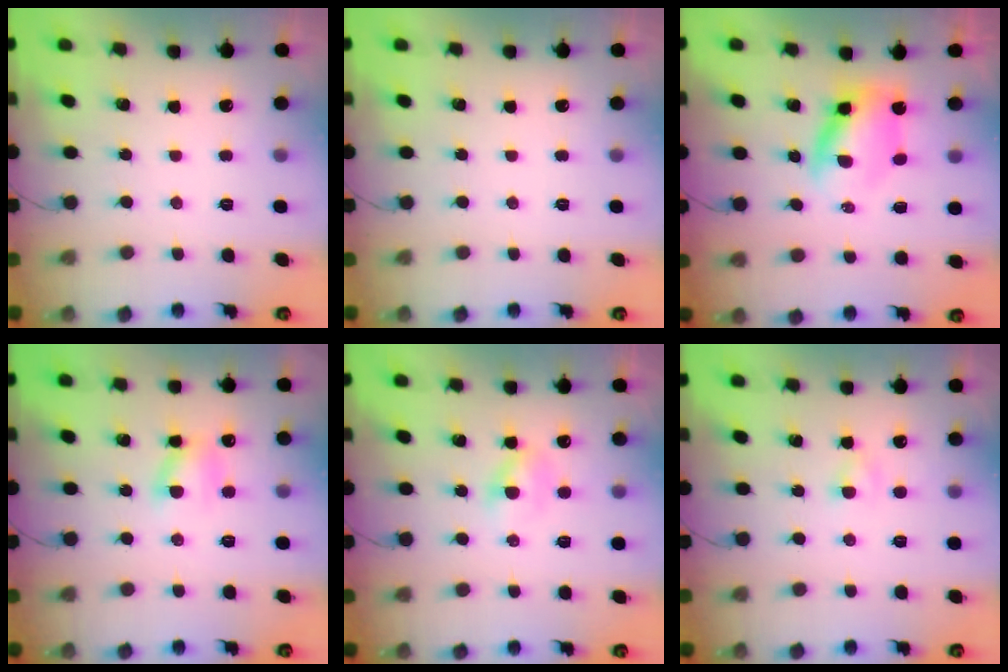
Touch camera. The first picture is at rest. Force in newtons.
{"total": 0.0}
{"total": 4.9, "press": 4.8, "slide": 1.0}
{"total": 6.9, "press": 6.7, "slide": 1.4}
{"total": 2.7, "press": 2.5, "slide": 0.9}
{"total": 1.0, "press": 0.8, "slide": 0.6}